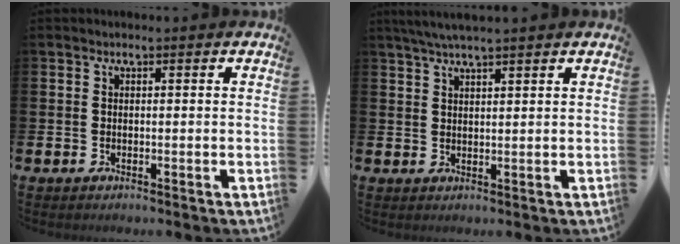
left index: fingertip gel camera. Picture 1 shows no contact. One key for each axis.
{"total": 3.5, "fx": 3.0, "fy": 0.0, "fz": 1.7, "tx": -0.047, "ty": 0.001, "tz": 0.058}